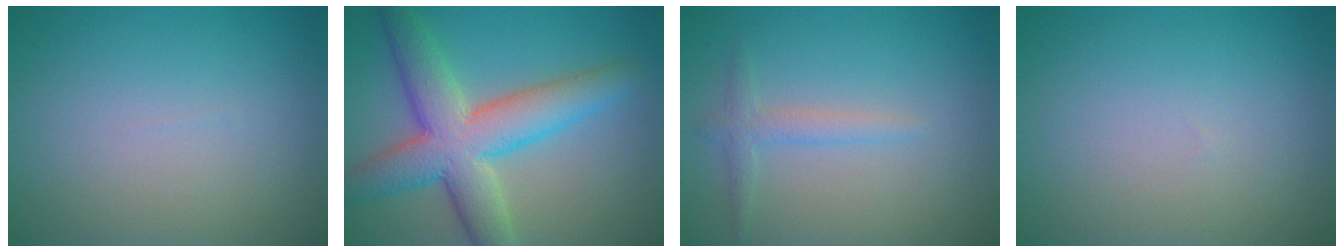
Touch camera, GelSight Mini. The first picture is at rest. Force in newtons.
{"total": 8.7, "press": 8.7, "slide": 0.5}
{"total": 1.8, "press": 1.8, "slide": 0.1}
{"total": 0.0}